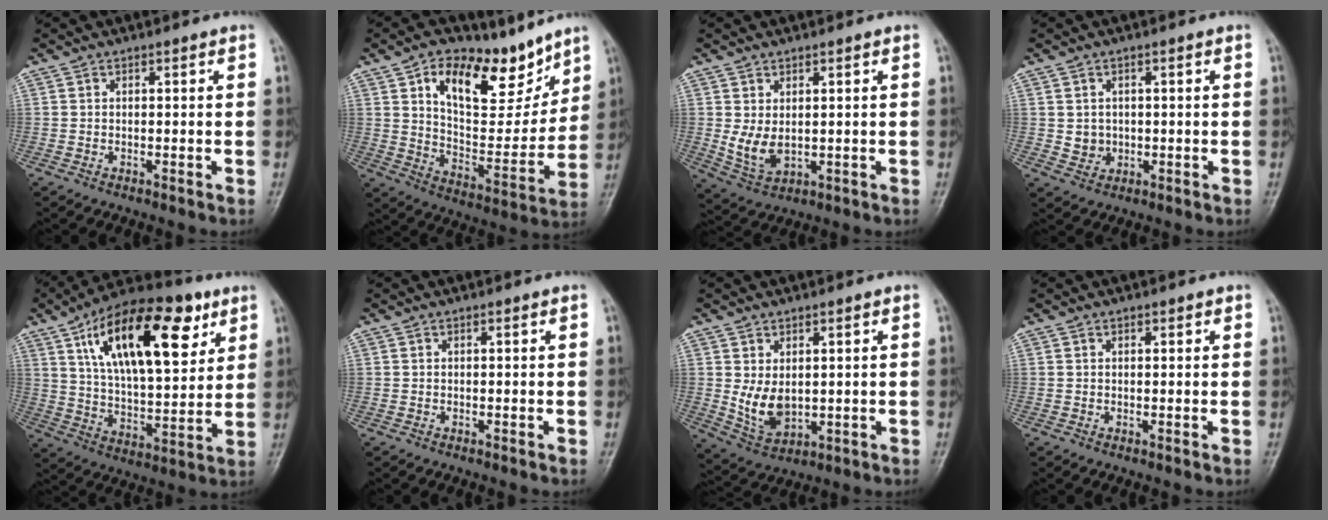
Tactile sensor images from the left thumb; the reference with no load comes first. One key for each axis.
{"total": 19.1, "fx": 11.2, "fy": 9.7, "fz": 12.1, "tx": -0.136, "ty": -0.059, "tz": 0.191}
{"total": 5.6, "fx": 0.6, "fy": 3.6, "fz": 4.3, "tx": -0.076, "ty": -0.014, "tz": 0.027}
{"total": 3.1, "fx": 0.2, "fy": 2.9, "fz": 1.1, "tx": -0.005, "ty": 0.000, "tz": 0.010}
{"total": 24.2, "fx": 10.5, "fy": 10.9, "fz": 18.9, "tx": -0.281, "ty": -0.022, "tz": 0.176}
{"total": 0.0}
{"total": 6.8, "fx": 0.8, "fy": 4.5, "fz": 5.0, "tx": -0.079, "ty": -0.017, "tz": 0.033}
{"total": 0.7, "fx": 0.4, "fy": 0.4, "fz": 0.3, "tx": 0.002, "ty": -0.002, "tz": 0.003}